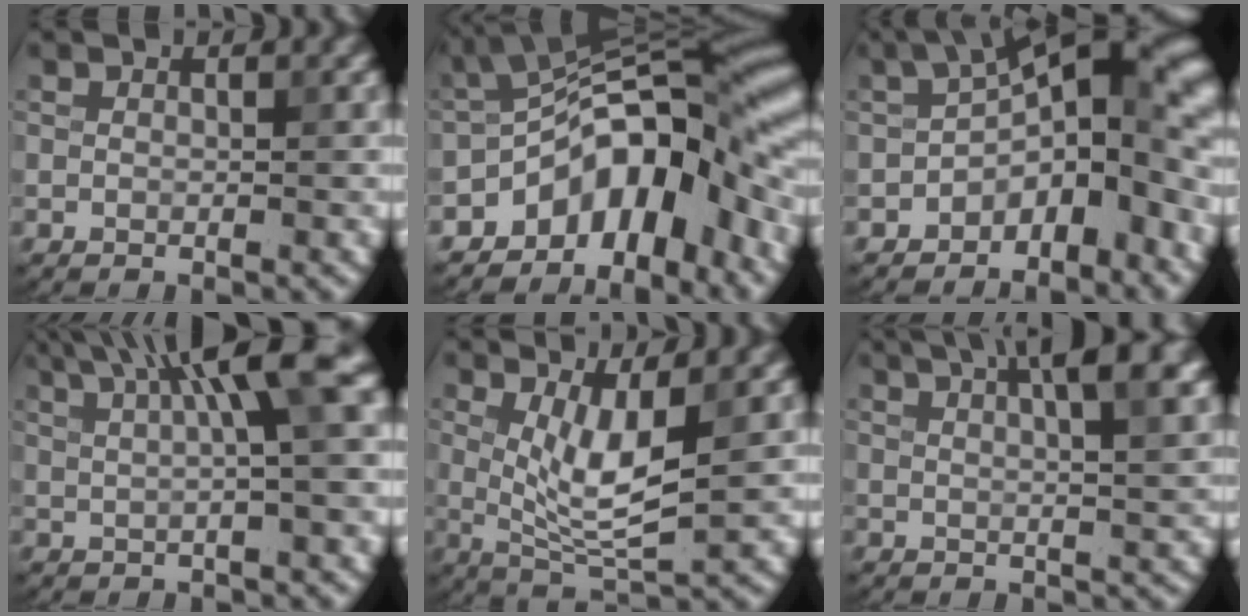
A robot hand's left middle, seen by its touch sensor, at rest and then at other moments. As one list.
[{"total": 11.1, "force": [-5.2, 5.5, 8.1], "torque": [-0.092, 0.014, -0.096]}, {"total": 9.4, "force": [-2.7, 5.2, 7.4], "torque": [-0.081, 0.015, -0.055]}, {"total": 8.3, "force": [3.2, 1.6, 7.5], "torque": [-0.093, 0.024, 0.051]}, {"total": 5.0, "force": [1.0, 1.4, 4.7], "torque": [-0.089, -0.014, 0.025]}, {"total": 7.5, "force": [3.8, 2.2, 6.0], "torque": [-0.054, 0.031, 0.033]}]